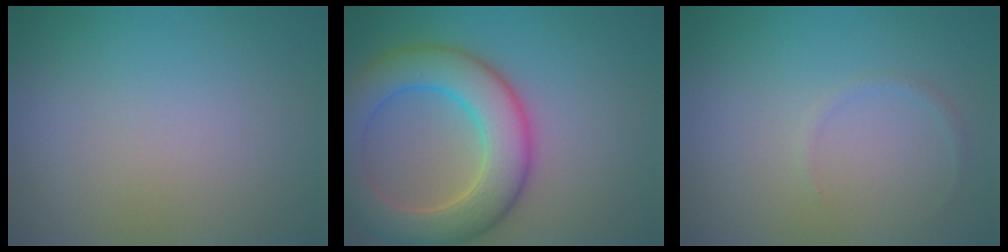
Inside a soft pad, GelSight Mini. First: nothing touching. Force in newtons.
{"total": 8.0, "press": 8.0, "slide": 0.4}
{"total": 0.6, "press": 0.6, "slide": 0.0}